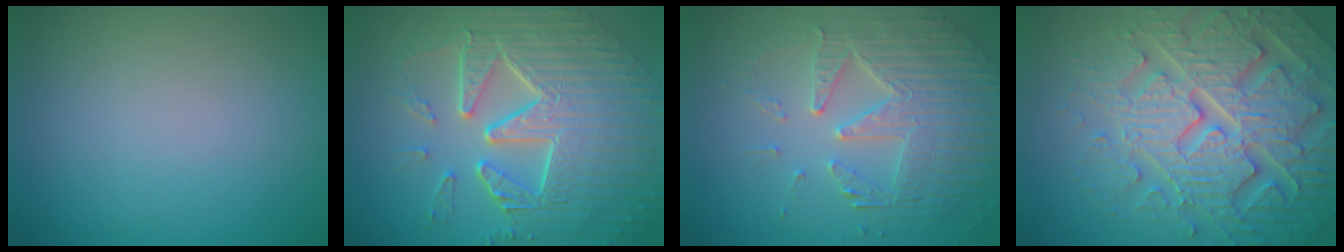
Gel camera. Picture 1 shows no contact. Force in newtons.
{"total": 9.8, "press": 6.7, "slide": 7.2}
{"total": 5.9, "press": 4.7, "slide": 3.6}
{"total": 7.9, "press": 7.7, "slide": 2.0}